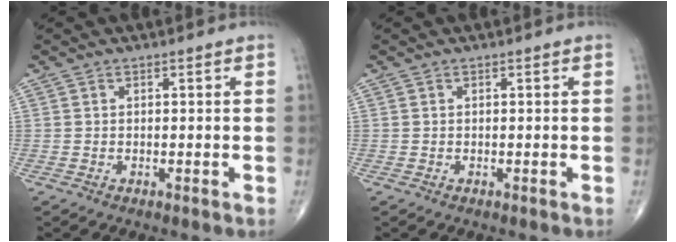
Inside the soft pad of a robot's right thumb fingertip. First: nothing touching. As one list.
[{"total": 0.0}]